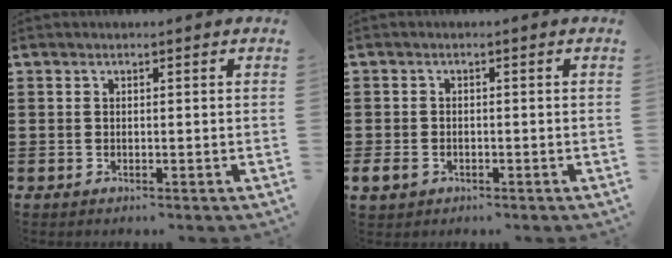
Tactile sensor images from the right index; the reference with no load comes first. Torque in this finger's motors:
{"motor_torque": [0.89, 0.86, 0.11, 0.00]}